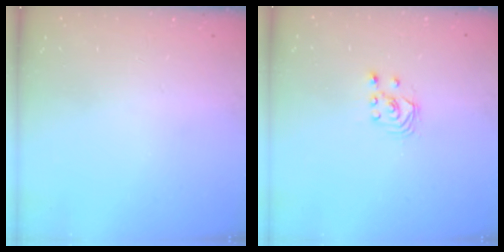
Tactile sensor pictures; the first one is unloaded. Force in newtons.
{"total": 2.6, "press": 2.6, "slide": 0.3}